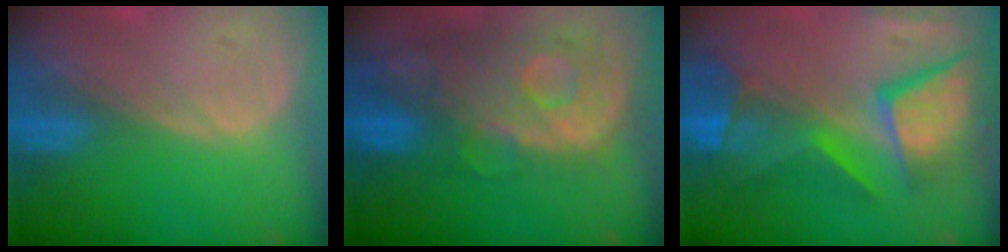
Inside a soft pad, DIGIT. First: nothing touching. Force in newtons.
{"total": 12.0, "press": 10.1, "slide": 6.5}
{"total": 12.4, "press": 10.2, "slide": 7.0}